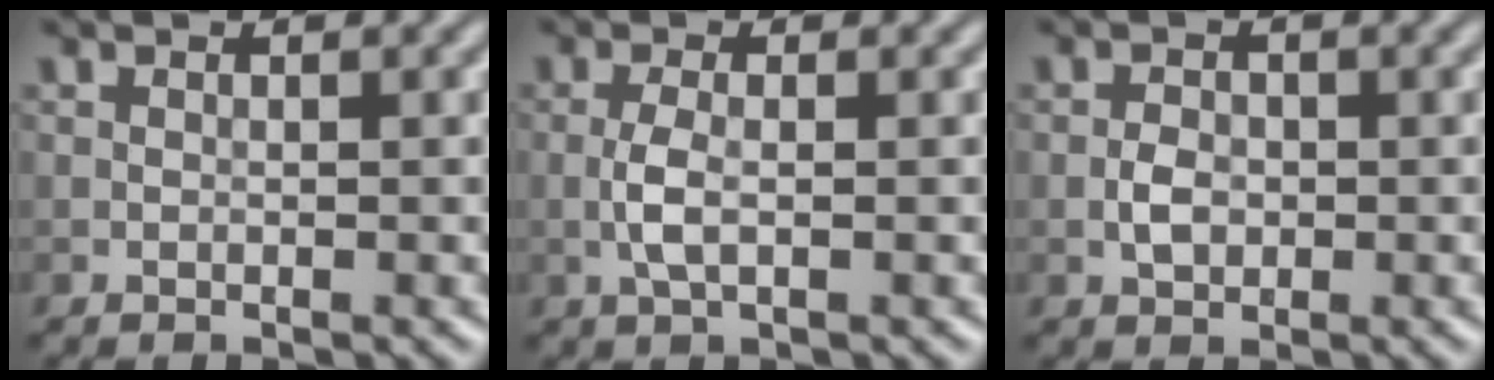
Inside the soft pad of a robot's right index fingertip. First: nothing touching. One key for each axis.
{"total": 2.2, "fx": -0.5, "fy": 0.7, "fz": 2.0, "tx": -0.045, "ty": 0.001, "tz": -0.014}
{"total": 1.8, "fx": -0.4, "fy": 1.3, "fz": 1.2, "tx": -0.021, "ty": 0.002, "tz": -0.011}